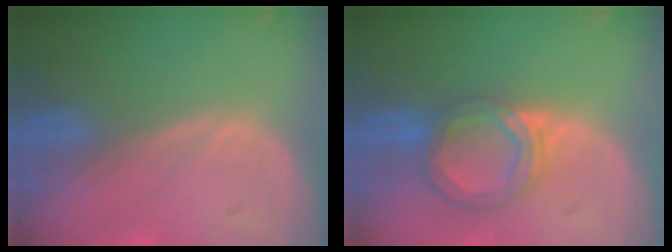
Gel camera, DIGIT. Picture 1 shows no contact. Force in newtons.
{"total": 6.3, "press": 5.8, "slide": 2.3}